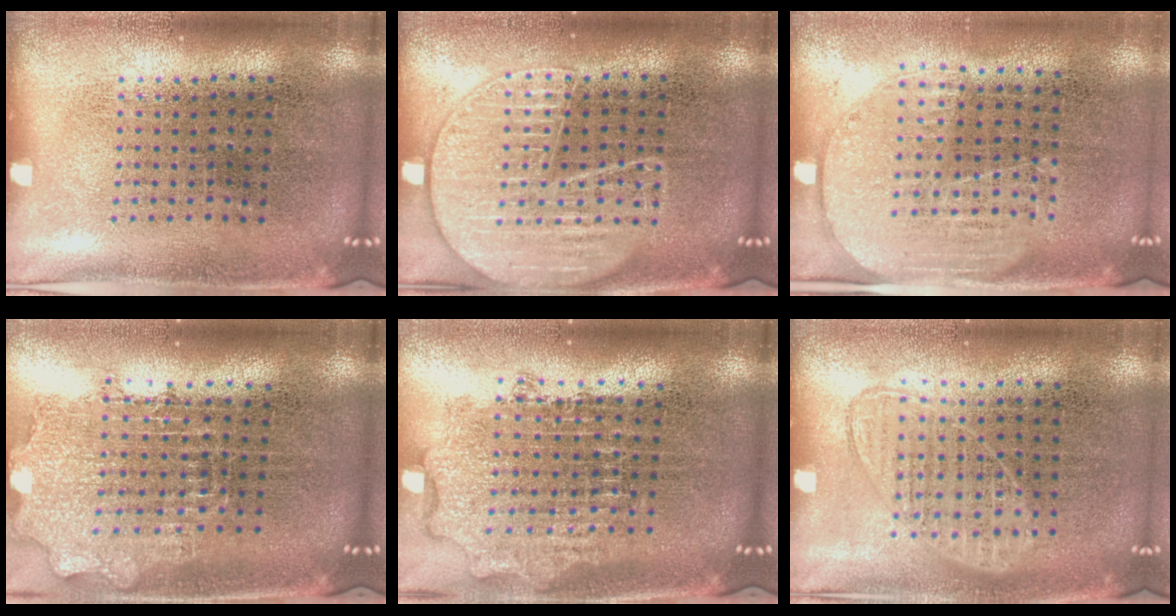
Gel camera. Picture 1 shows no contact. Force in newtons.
{"total": 3.3, "press": 3.3, "slide": 0.3}
{"total": 1.6, "press": 1.4, "slide": 0.8}
{"total": 1.7, "press": 1.4, "slide": 1.0}
{"total": 1.9, "press": 1.5, "slide": 1.2}
{"total": 0.9, "press": 0.8, "slide": 0.3}